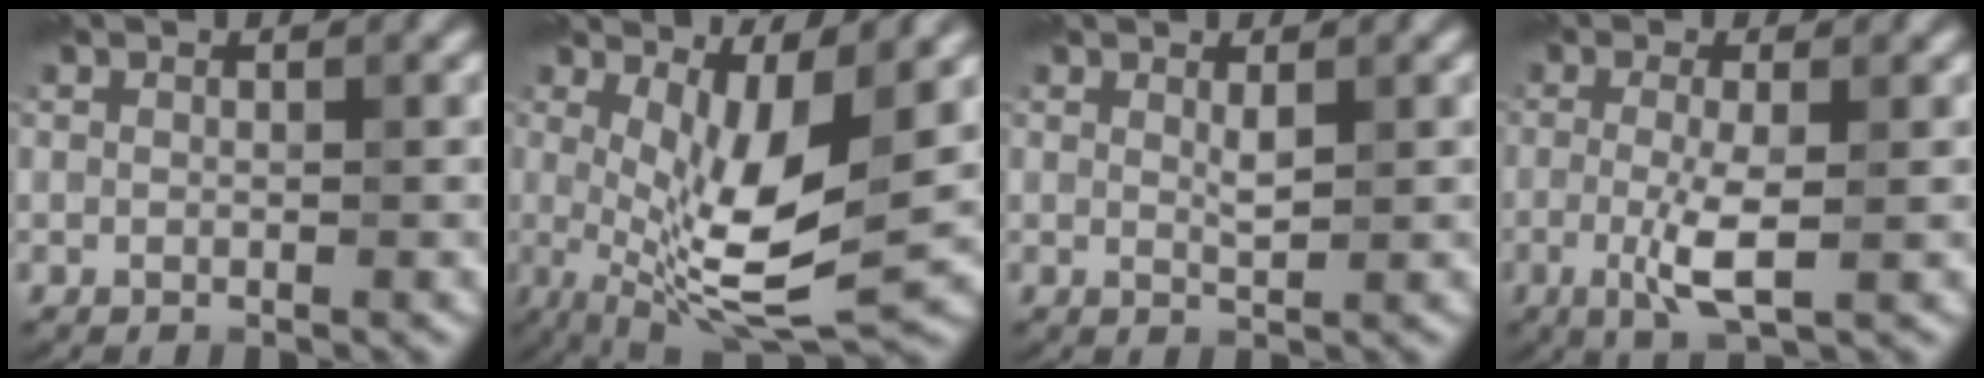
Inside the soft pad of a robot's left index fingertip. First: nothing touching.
{"total": 8.8, "force": [0.8, 2.6, 8.4], "torque": [-0.149, -0.014, 0.017]}
{"total": 1.1, "force": [0.5, 0.1, 1.0], "torque": [-0.021, -0.002, 0.010]}
{"total": 3.9, "force": [-0.8, 0.7, 3.8], "torque": [-0.079, -0.009, -0.018]}